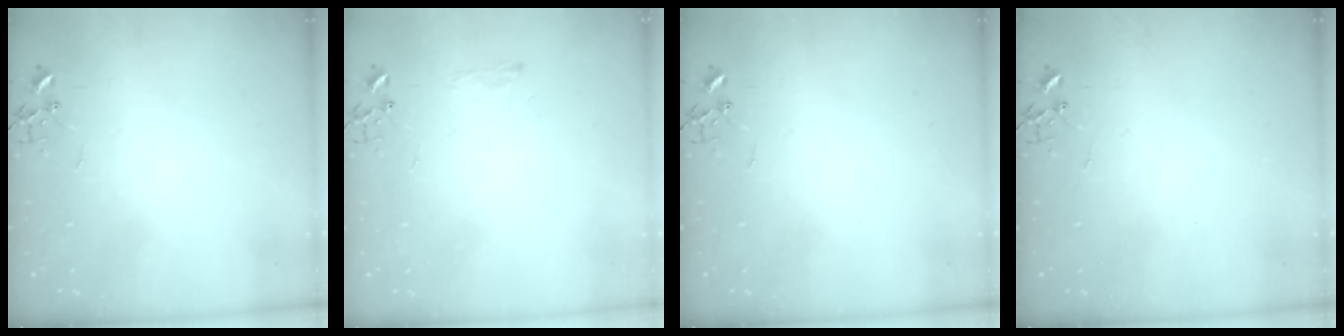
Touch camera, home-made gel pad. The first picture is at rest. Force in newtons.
{"total": 6.3, "press": 6.2, "slide": 0.8}
{"total": 0.0}
{"total": 0.0}